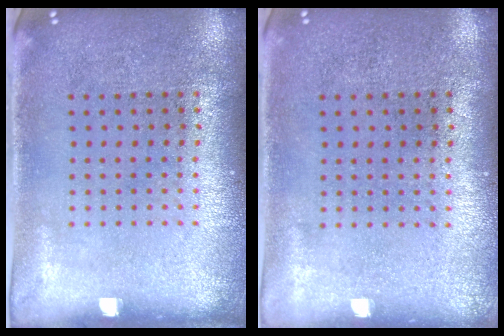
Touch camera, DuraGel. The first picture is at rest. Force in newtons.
{"total": 0.0}